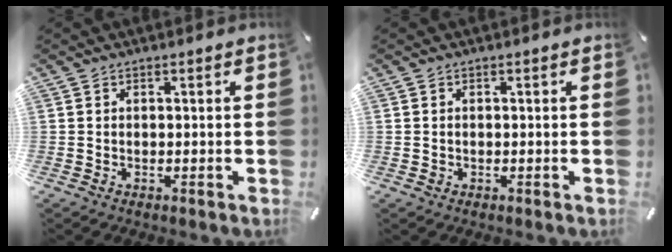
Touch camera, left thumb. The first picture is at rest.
{"total": 0.8, "force": [-0.2, 0.6, 0.4], "torque": [-0.007, 0.003, -0.005]}